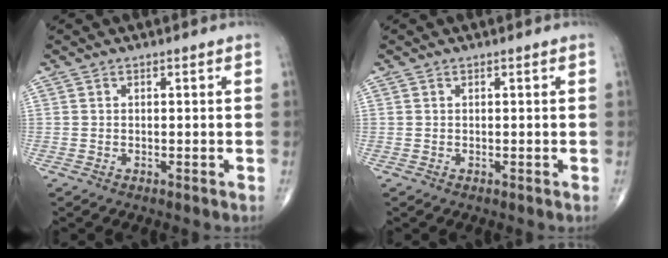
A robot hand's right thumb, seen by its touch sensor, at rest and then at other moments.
{"total": 0.0}